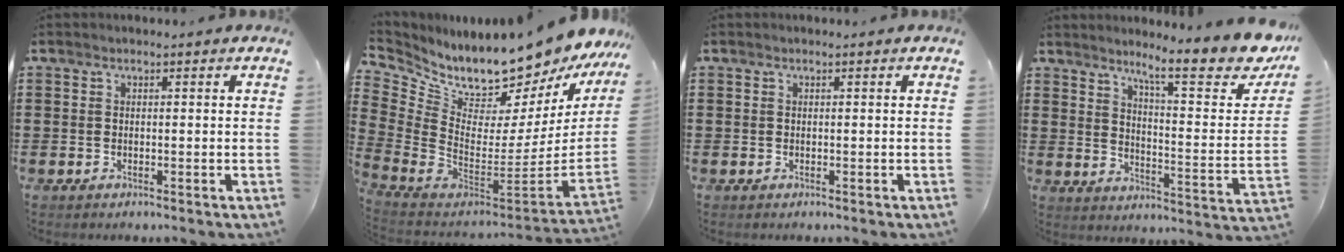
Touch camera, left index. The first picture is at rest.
{"total": 10.9, "force": [10.6, 1.4, 2.0], "torque": [-0.079, -0.118, 0.177]}
{"total": 0.0}
{"total": 11.2, "force": [8.6, 0.9, 7.0], "torque": [-0.116, -0.057, 0.134]}